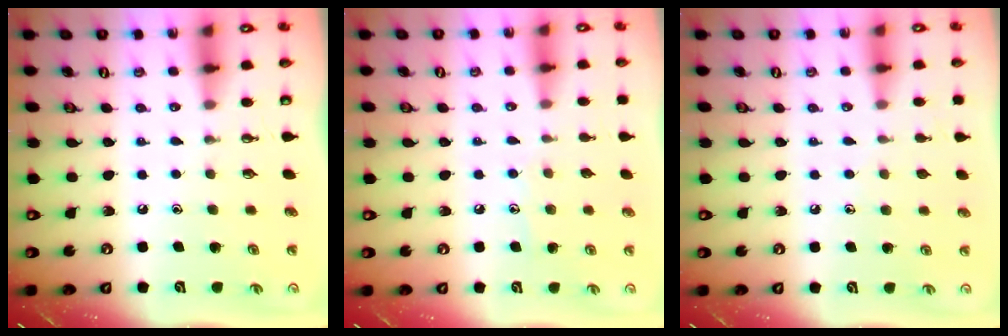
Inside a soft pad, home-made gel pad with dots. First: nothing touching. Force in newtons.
{"total": 5.6, "press": 5.6, "slide": 0.0}
{"total": 4.3, "press": 4.2, "slide": 0.4}